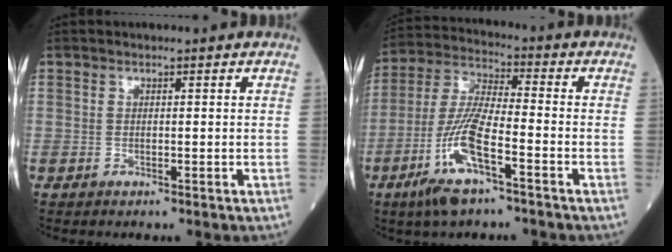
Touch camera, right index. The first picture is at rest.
{"total": 11.5, "force": [-5.4, 1.7, 10.0], "torque": [-0.215, -0.011, -0.105]}